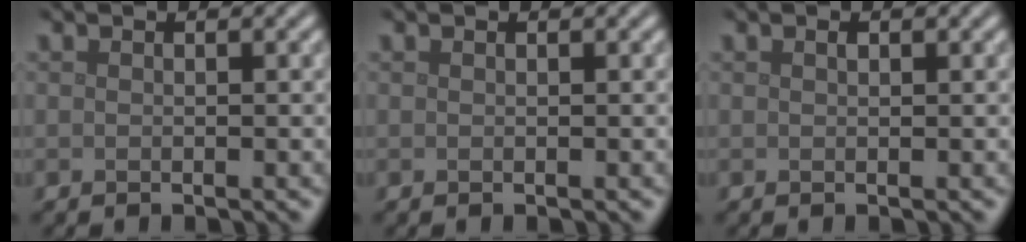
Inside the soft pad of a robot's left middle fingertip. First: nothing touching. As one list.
[{"total": 0.0}, {"total": 0.5, "force": [0.3, 0.2, 0.4], "torque": [-0.006, 0.001, 0.004]}]